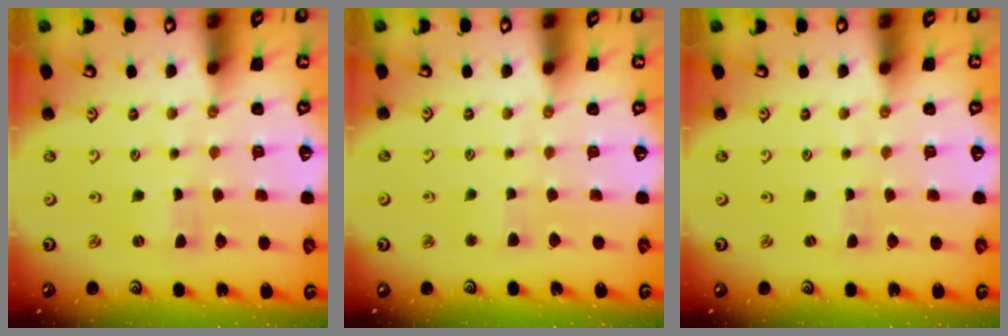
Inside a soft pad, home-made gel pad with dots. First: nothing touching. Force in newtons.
{"total": 2.1, "press": 2.0, "slide": 0.3}
{"total": 0.7, "press": 0.6, "slide": 0.1}